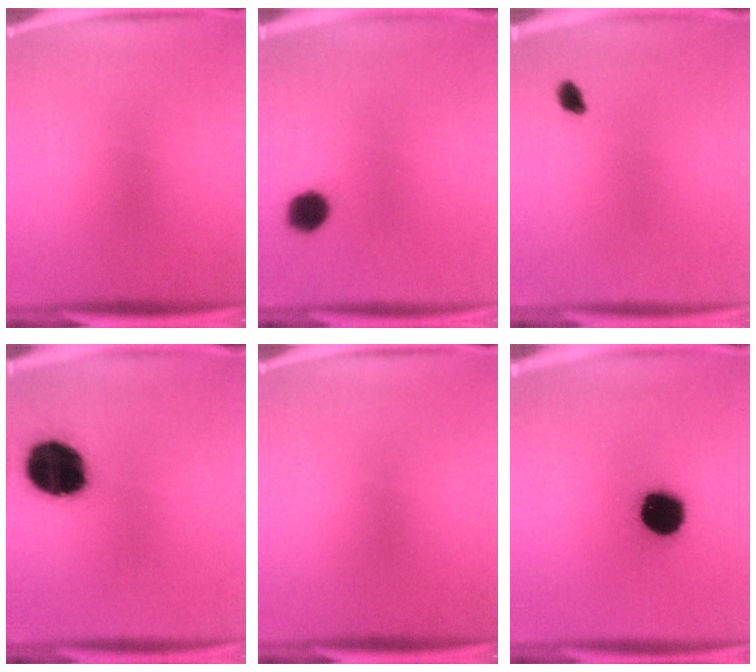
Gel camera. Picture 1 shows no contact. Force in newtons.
{"total": 5.9}
{"total": 1.9}
{"total": 19.5}
{"total": 0.0}
{"total": 15.9}